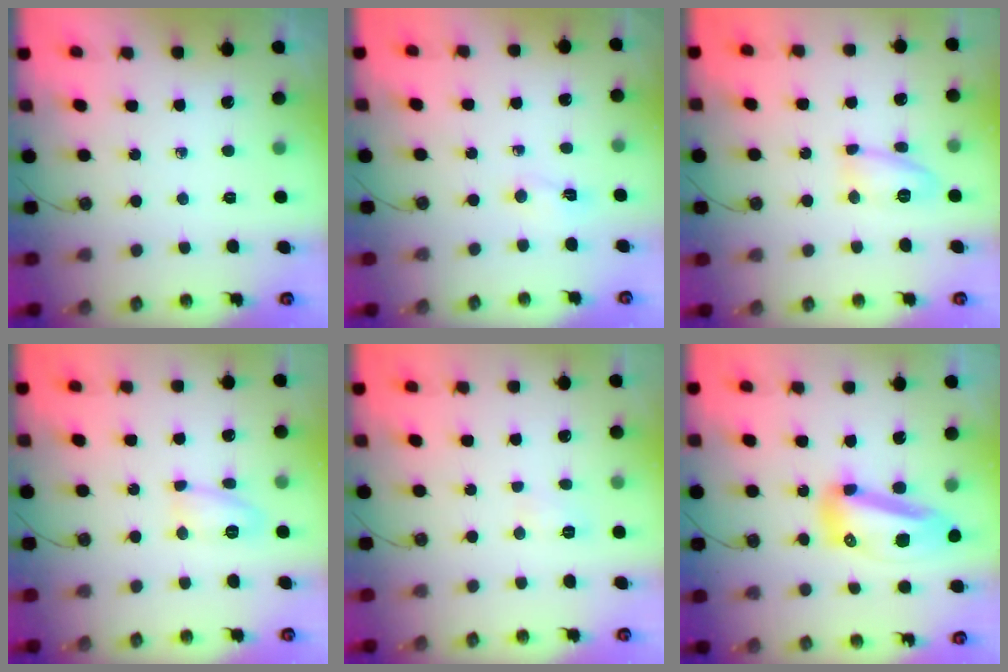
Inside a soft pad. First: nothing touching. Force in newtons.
{"total": 2.0, "press": 1.9, "slide": 0.6}
{"total": 9.8, "press": 9.6, "slide": 2.1}
{"total": 9.6, "press": 8.5, "slide": 4.4}
{"total": 3.5, "press": 3.5, "slide": 0.4}
{"total": 15.2, "press": 15.1, "slide": 2.0}